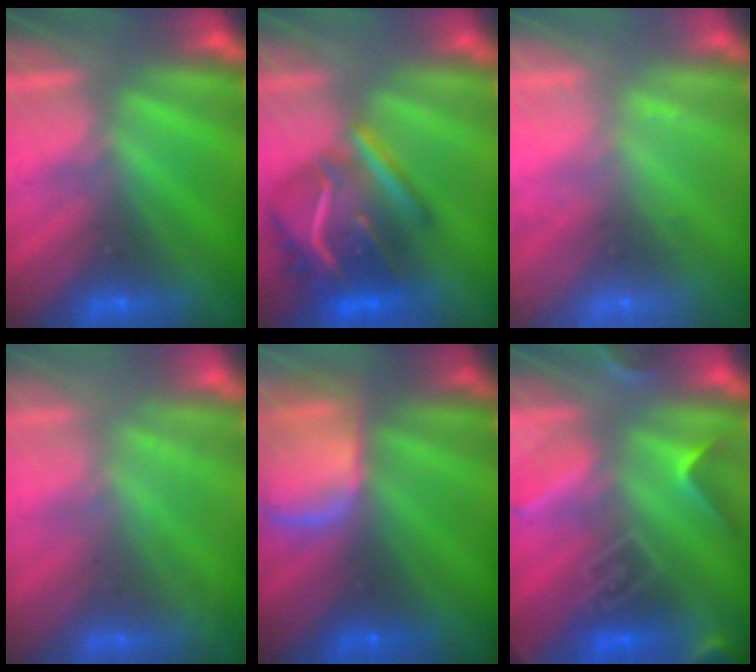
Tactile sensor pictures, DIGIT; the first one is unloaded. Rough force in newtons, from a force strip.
{"total": 7.8}
{"total": 7.0}
{"total": 1.9}
{"total": 8.2}
{"total": 9.0}